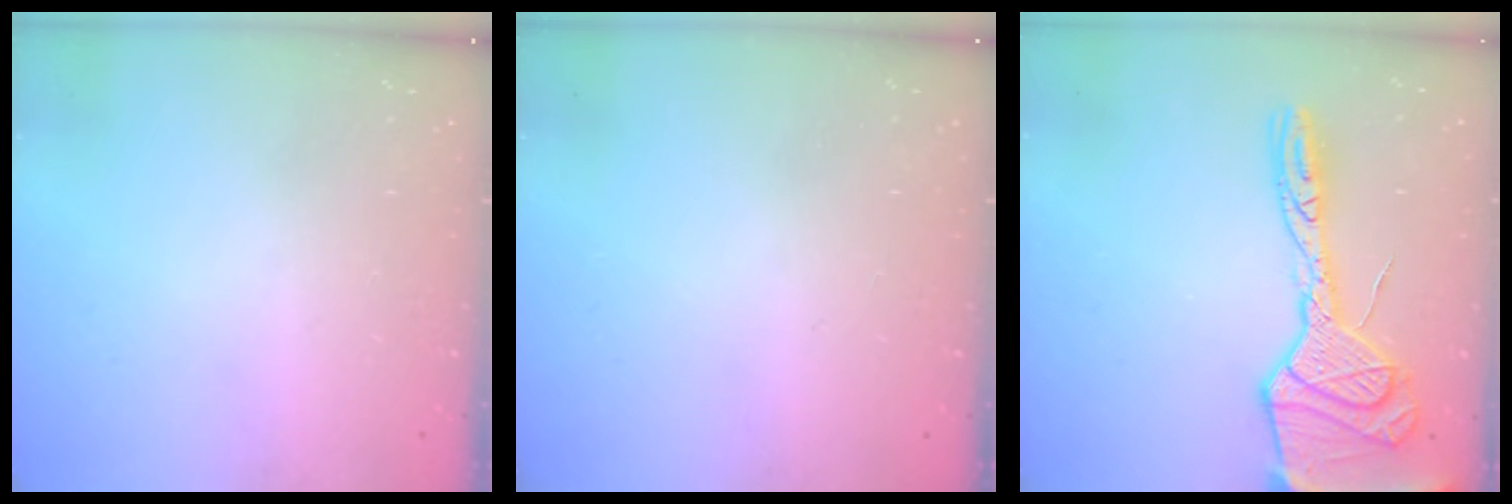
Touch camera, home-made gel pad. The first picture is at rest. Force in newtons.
{"total": 0.0}
{"total": 22.2, "press": 22.1, "slide": 2.0}